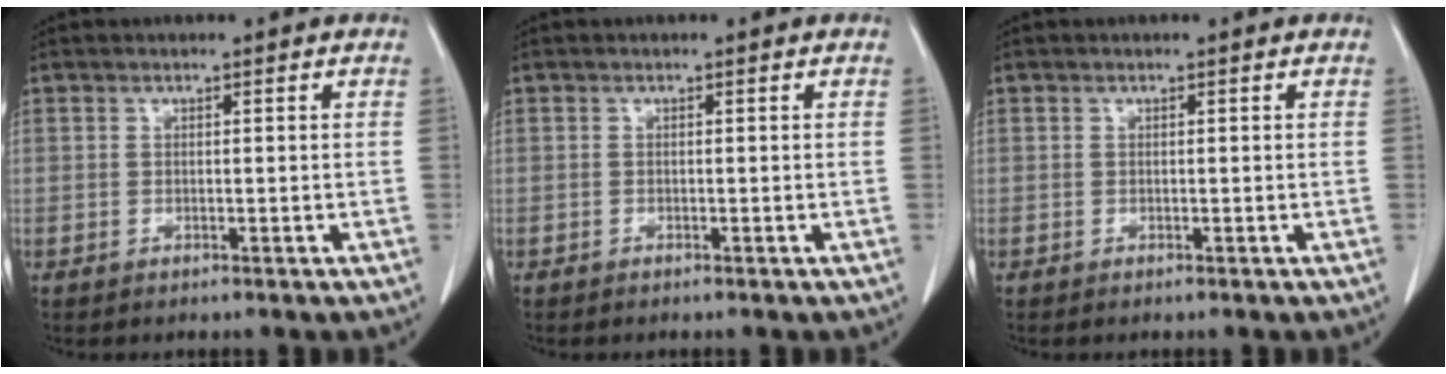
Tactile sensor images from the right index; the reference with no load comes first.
{"total": 0.0}
{"total": 0.0}